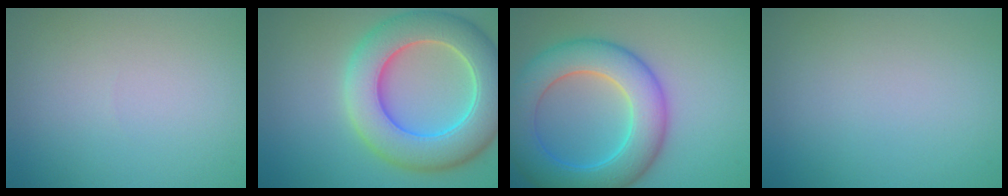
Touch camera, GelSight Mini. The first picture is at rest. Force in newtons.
{"total": 9.8, "press": 9.8, "slide": 0.7}
{"total": 8.8, "press": 8.8, "slide": 0.1}
{"total": 0.0}